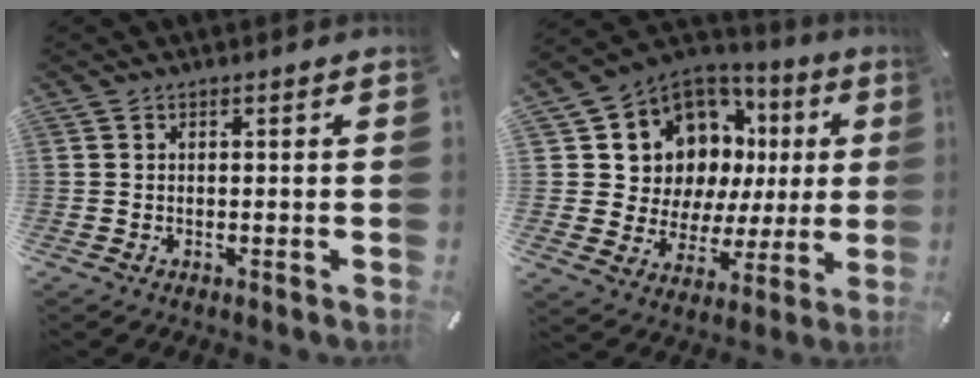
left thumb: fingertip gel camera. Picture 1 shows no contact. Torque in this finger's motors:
{"motor_torque": [1.95, 3.06, 1.73, -0.29, 0.12]}